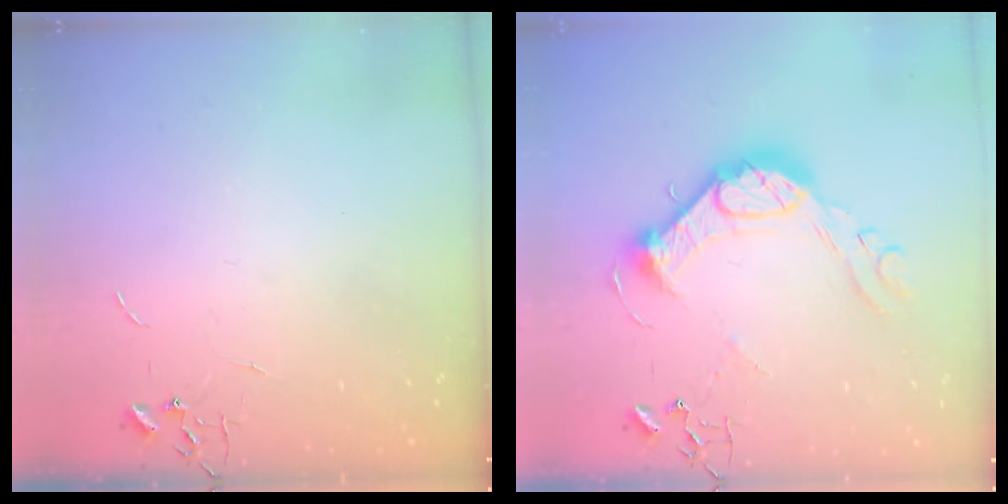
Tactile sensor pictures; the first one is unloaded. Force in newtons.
{"total": 15.7, "press": 15.7, "slide": 1.3}